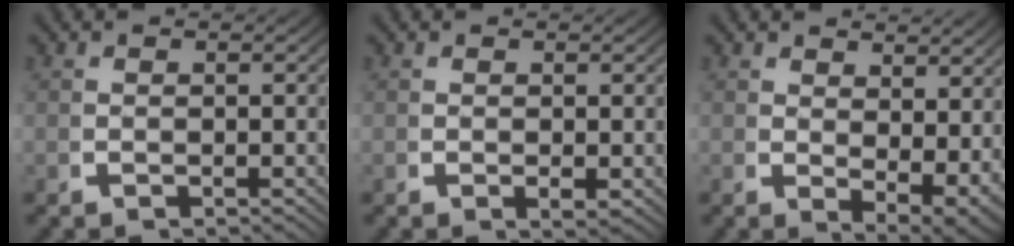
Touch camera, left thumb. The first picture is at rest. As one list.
[{"total": 0.8, "force": [0.1, 0.3, 0.7], "torque": [-0.012, -0.003, 0.003]}, {"total": 3.5, "force": [0.8, 1.8, 2.9], "torque": [-0.036, -0.024, 0.025]}]